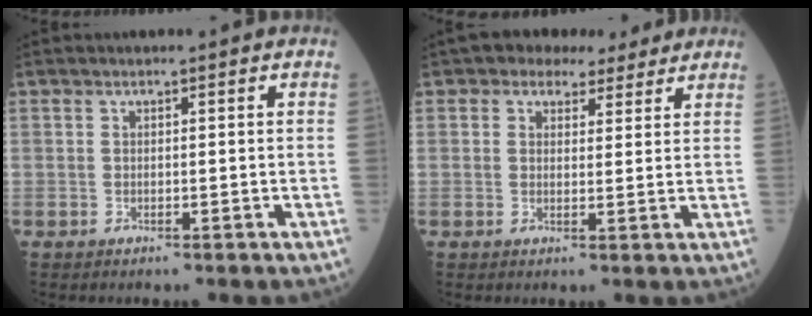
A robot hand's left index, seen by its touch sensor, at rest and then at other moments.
{"total": 5.3, "force": [4.0, 3.2, 1.5], "torque": [-0.017, 0.017, 0.053]}